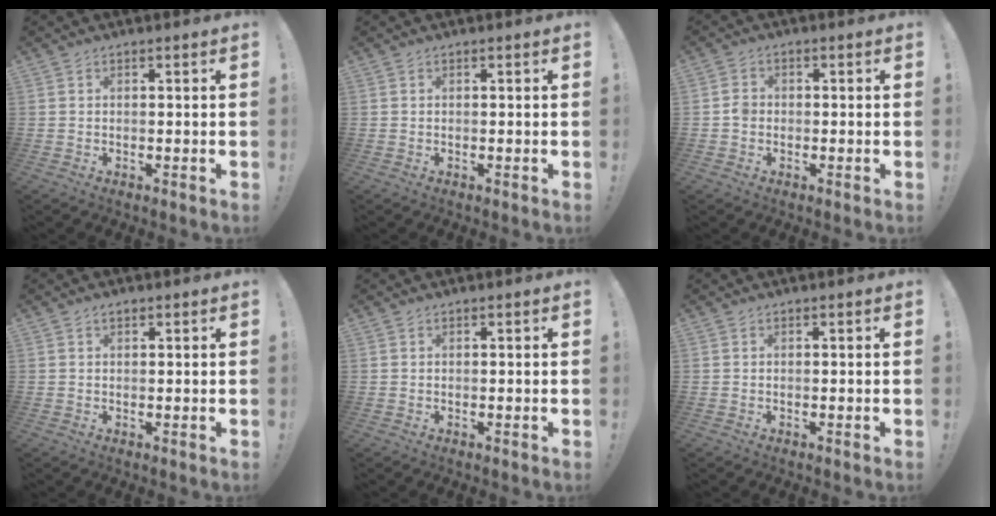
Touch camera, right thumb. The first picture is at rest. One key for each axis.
{"total": 0.0}
{"total": 2.5, "fx": -0.9, "fy": 2.0, "fz": 1.2, "tx": -0.014, "ty": 0.007, "tz": -0.018}
{"total": 1.1, "fx": 0.8, "fy": 0.5, "fz": 0.5, "tx": -0.004, "ty": -0.002, "tz": 0.014}
{"total": 0.0}
{"total": 0.0}